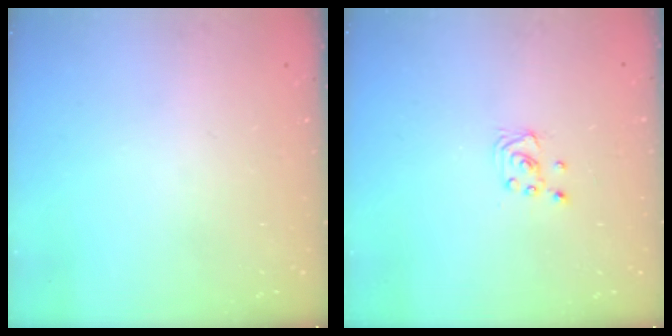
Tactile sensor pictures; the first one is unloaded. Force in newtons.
{"total": 2.3, "press": 2.3, "slide": 0.2}